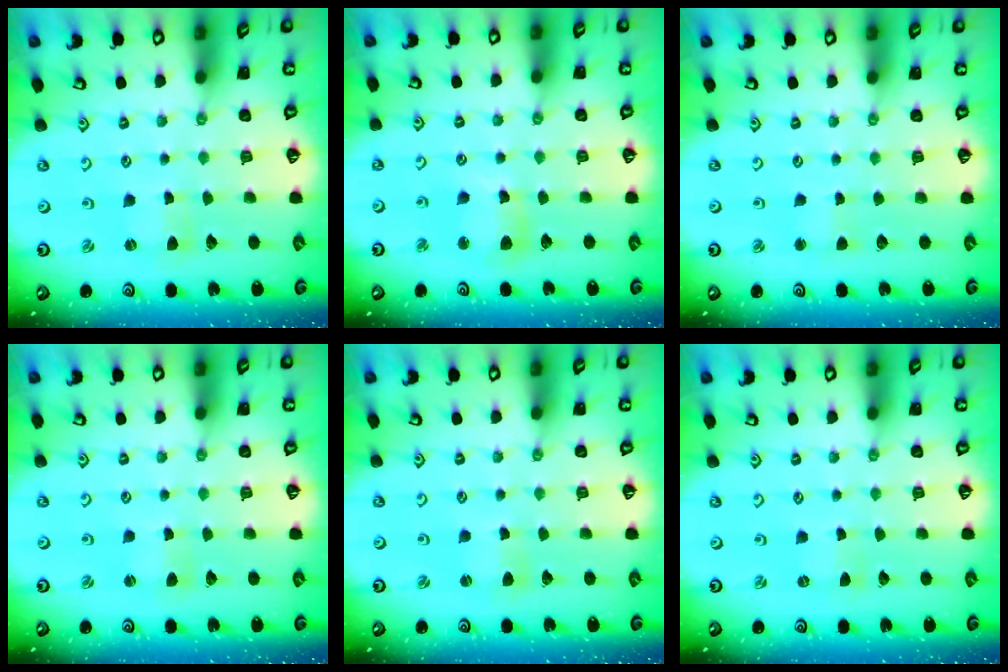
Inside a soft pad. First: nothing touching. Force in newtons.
{"total": 8.5, "press": 8.3, "slide": 1.4}
{"total": 2.2, "press": 2.2, "slide": 0.2}
{"total": 1.6, "press": 1.5, "slide": 0.4}
{"total": 2.0, "press": 2.0, "slide": 0.4}
{"total": 0.0}